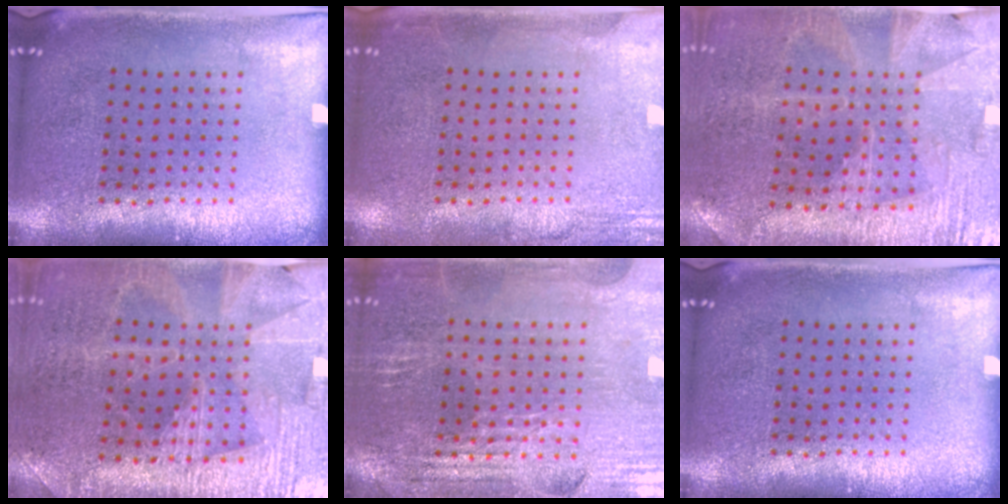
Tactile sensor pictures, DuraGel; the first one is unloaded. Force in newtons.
{"total": 2.4, "press": 2.4, "slide": 0.3}
{"total": 1.4, "press": 1.3, "slide": 0.4}
{"total": 3.0, "press": 3.0, "slide": 0.5}
{"total": 2.9, "press": 2.8, "slide": 0.5}
{"total": 0.0}